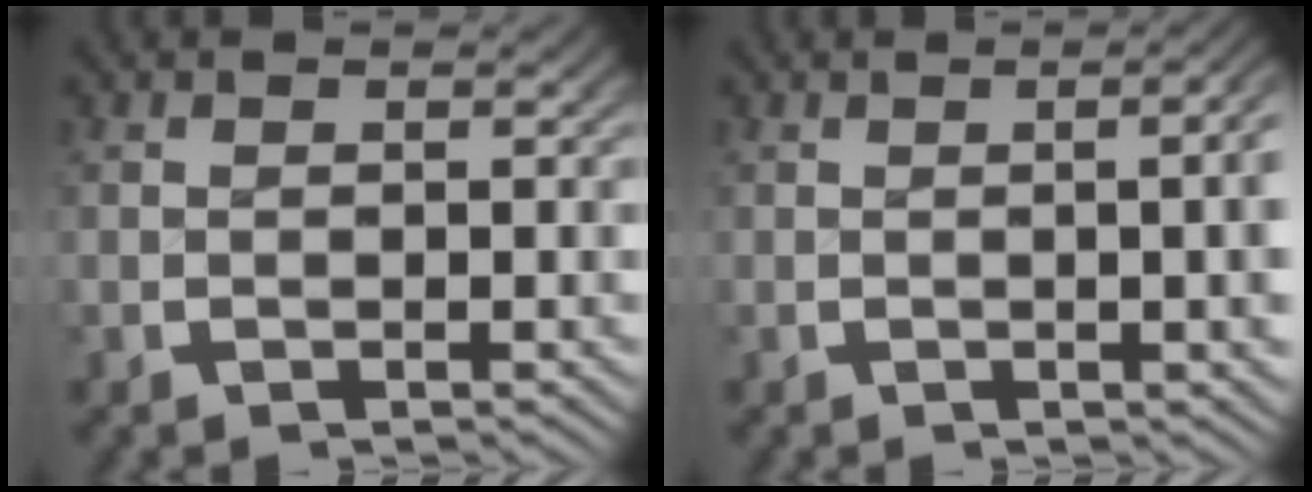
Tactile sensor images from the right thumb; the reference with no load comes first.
{"total": 5.7, "force": [0.5, 2.1, 5.3], "torque": [-0.041, 0.019, -0.004]}